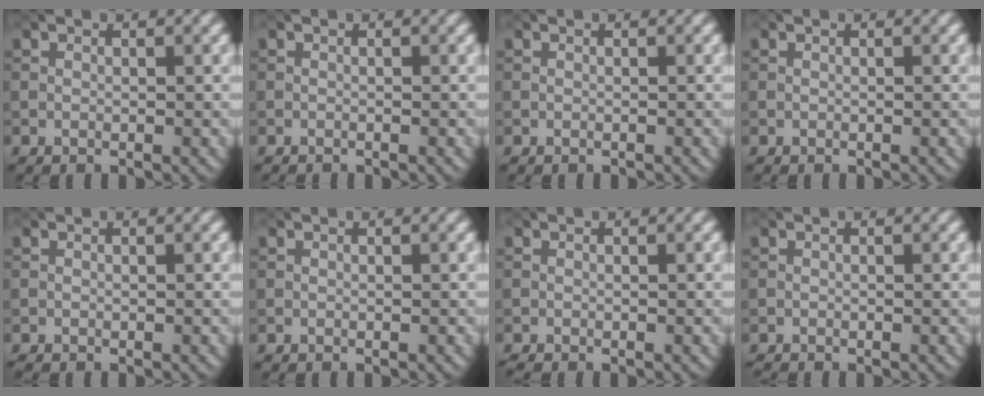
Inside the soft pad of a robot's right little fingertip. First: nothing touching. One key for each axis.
{"total": 0.9, "fx": -0.9, "fy": -0.2, "fz": 0.0, "tx": -0.001, "ty": -0.010, "tz": -0.020}
{"total": 0.0}
{"total": 0.0}
{"total": 0.9, "fx": -0.8, "fy": 0.1, "fz": 0.5, "tx": -0.012, "ty": -0.007, "tz": -0.017}
{"total": 0.0}
{"total": 1.4, "fx": -1.2, "fy": 0.2, "fz": 0.7, "tx": -0.018, "ty": -0.009, "tz": -0.027}
{"total": 0.9, "fx": -0.9, "fy": -0.1, "fz": 0.2, "tx": -0.007, "ty": -0.008, "tz": -0.021}